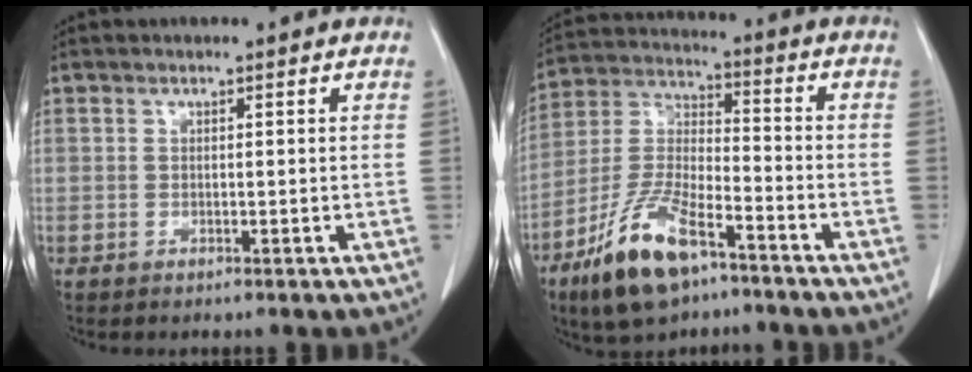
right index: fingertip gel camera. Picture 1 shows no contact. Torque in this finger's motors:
{"motor_torque": [1.11, -1.03, 0.63, 0.18]}